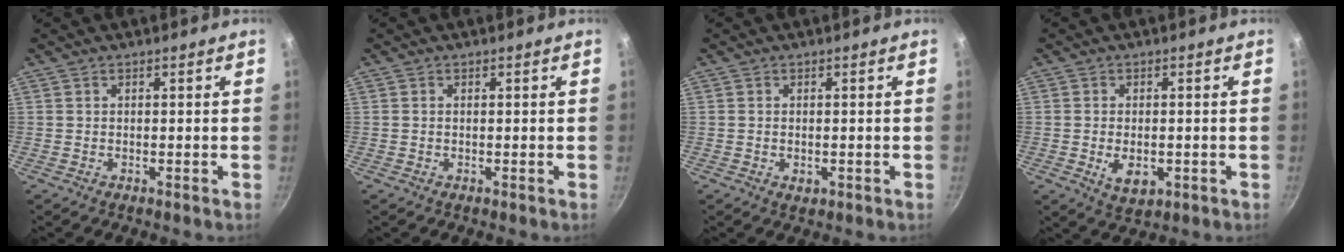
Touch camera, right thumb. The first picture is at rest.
{"total": 0.0}
{"total": 1.6, "force": [-0.3, 1.0, 1.1], "torque": [-0.017, -0.002, -0.003]}
{"total": 5.5, "force": [-1.2, 3.3, 4.2], "torque": [-0.062, -0.004, -0.011]}